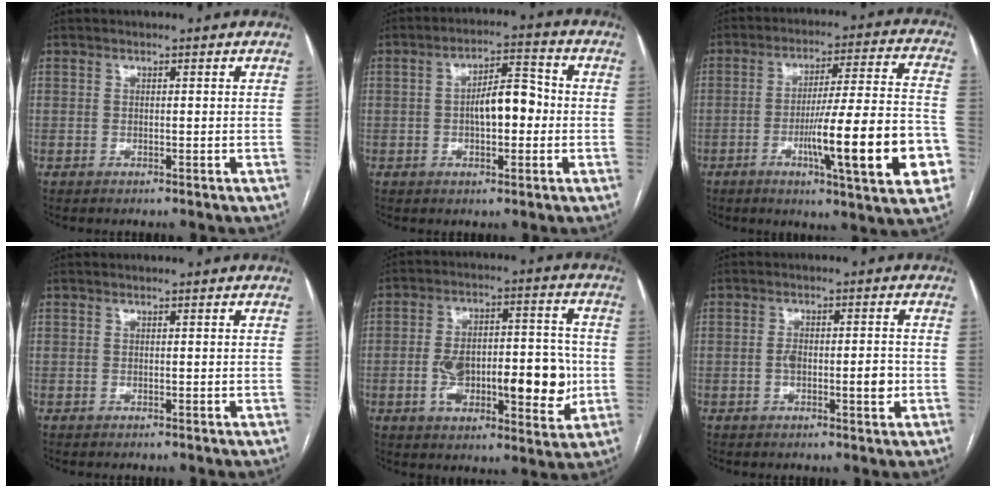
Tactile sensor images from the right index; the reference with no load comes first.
{"total": 7.3, "force": [-0.5, 2.8, 6.7], "torque": [-0.114, 0.021, -0.011]}
{"total": 19.2, "force": [-5.9, 1.1, 18.2], "torque": [-0.241, 0.002, -0.081]}
{"total": 0.0}
{"total": 16.7, "force": [-2.8, 6.7, 15.1], "torque": [-0.235, 0.023, -0.035]}
{"total": 5.0, "force": [-0.9, 1.6, 4.6], "torque": [-0.077, 0.007, -0.012]}